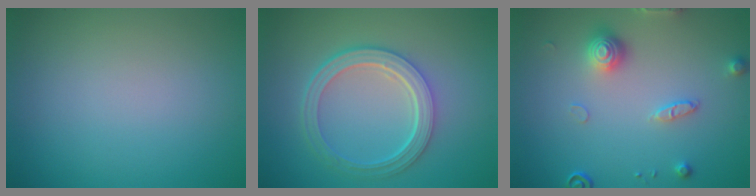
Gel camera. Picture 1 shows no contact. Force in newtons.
{"total": 5.0, "press": 3.7, "slide": 3.3}
{"total": 3.0, "press": 2.8, "slide": 0.9}